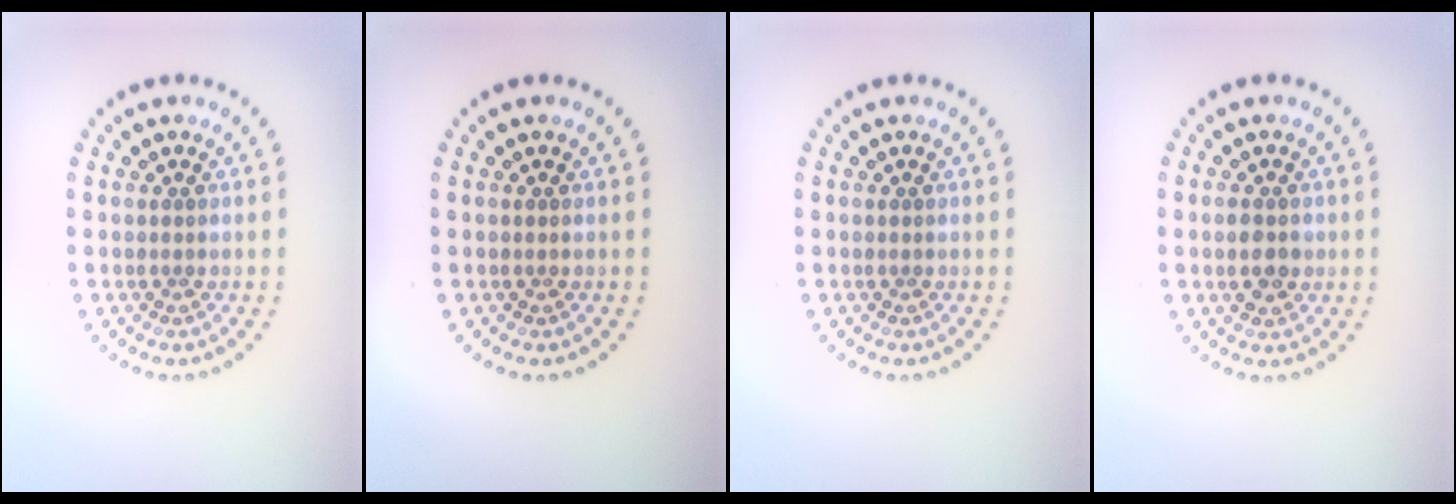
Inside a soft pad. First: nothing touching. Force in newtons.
{"total": 0.0}
{"total": 0.0}
{"total": 2.6, "press": 2.6, "slide": 0.0}